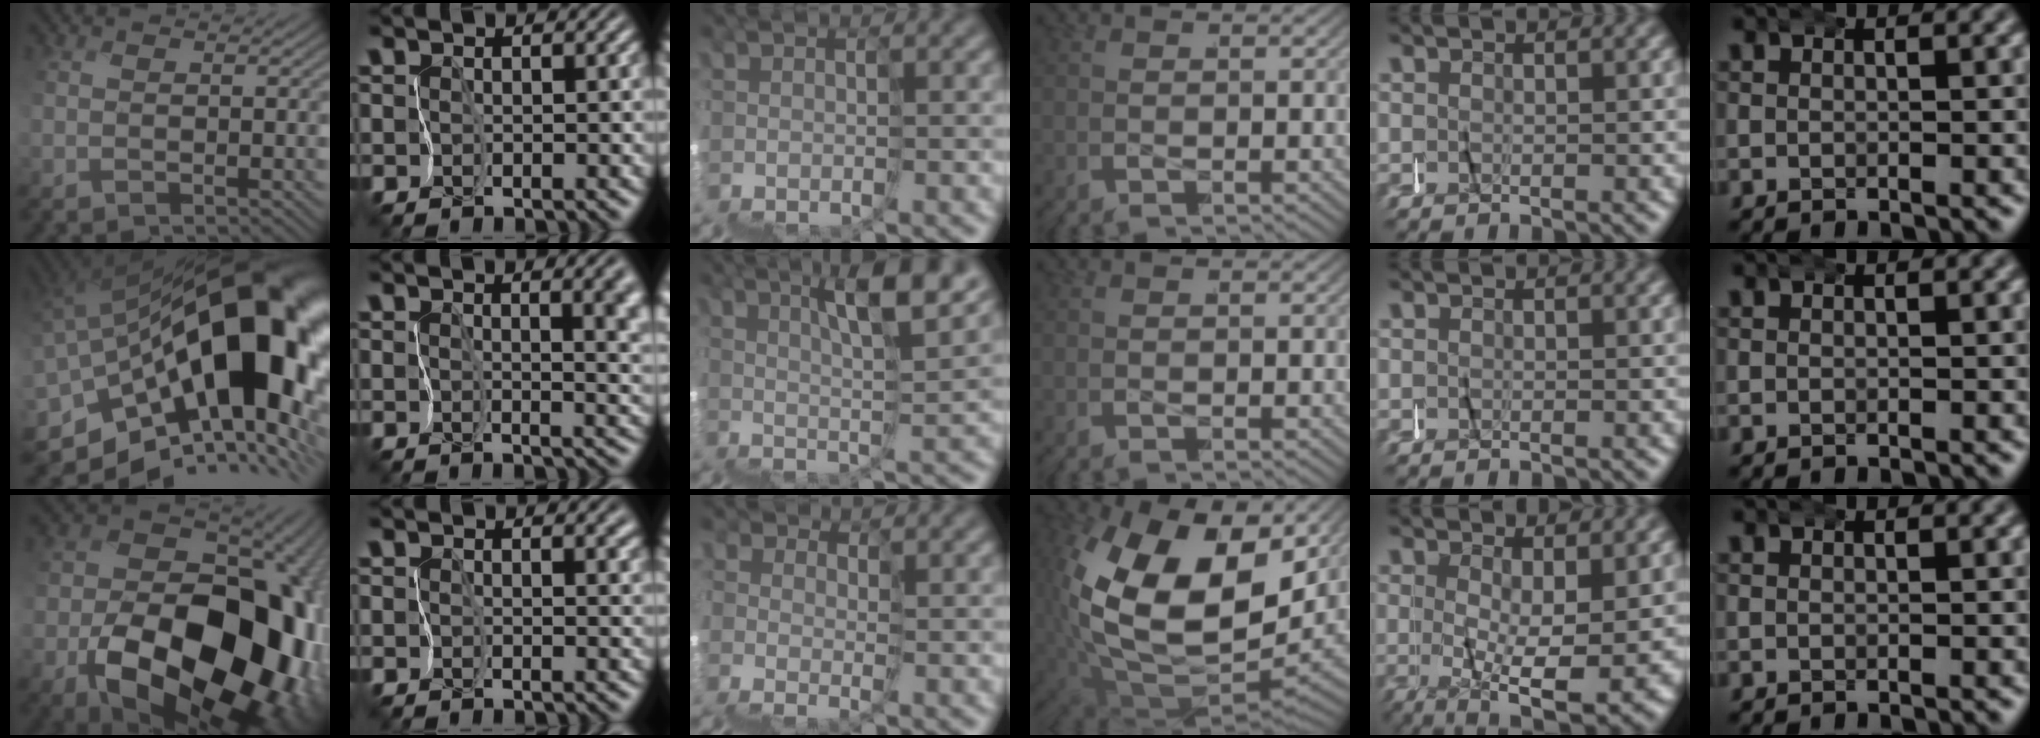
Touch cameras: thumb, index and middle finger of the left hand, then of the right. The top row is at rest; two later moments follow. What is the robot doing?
{"motion": "wrap", "object": "masking tape"}